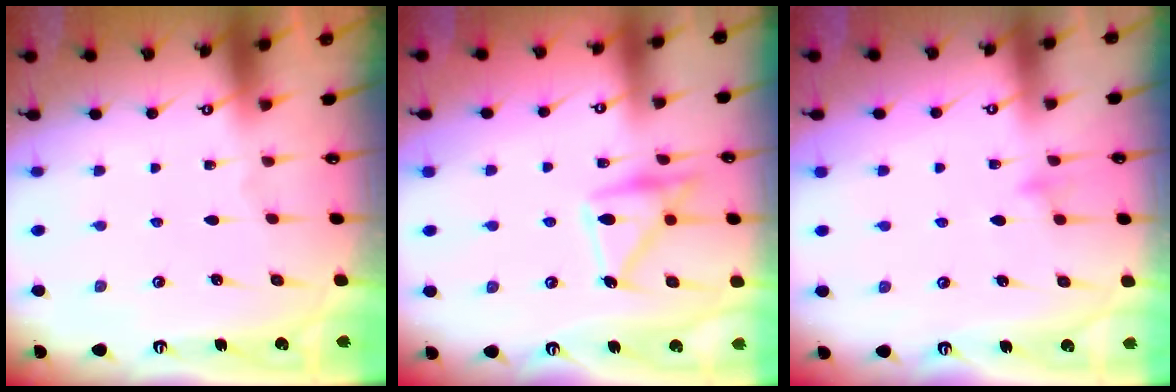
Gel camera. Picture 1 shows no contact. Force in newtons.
{"total": 17.0, "press": 17.0, "slide": 0.9}
{"total": 7.8, "press": 7.8, "slide": 0.7}